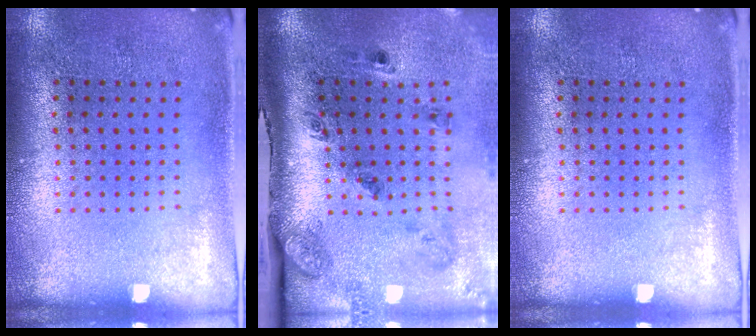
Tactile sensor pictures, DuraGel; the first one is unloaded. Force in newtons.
{"total": 2.8, "press": 1.7, "slide": 2.2}
{"total": 0.0}